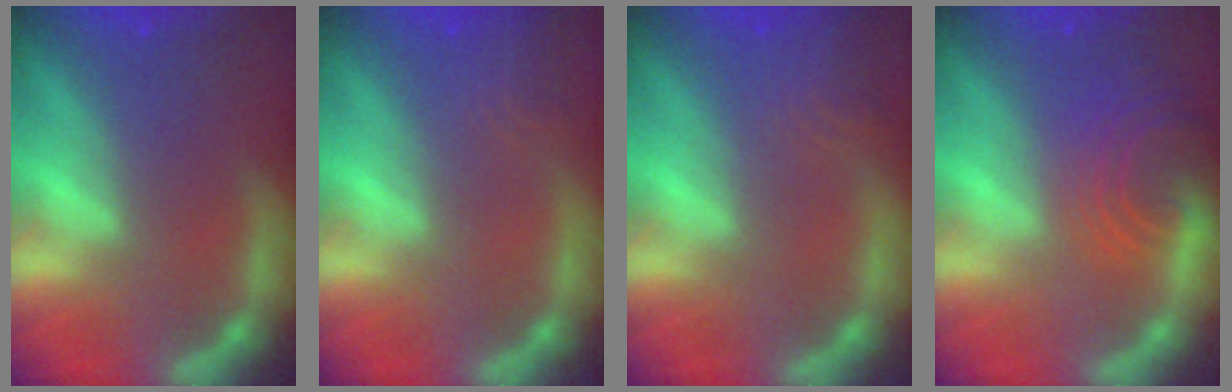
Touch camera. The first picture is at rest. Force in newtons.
{"total": 2.4}
{"total": 3.5}
{"total": 6.6}